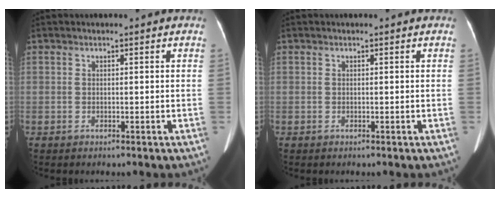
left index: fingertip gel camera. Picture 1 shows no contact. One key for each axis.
{"total": 0.0}